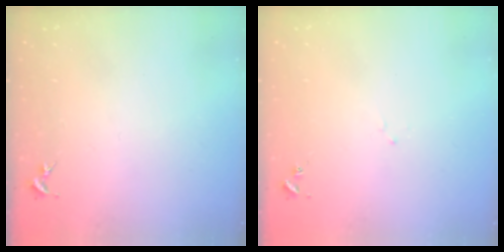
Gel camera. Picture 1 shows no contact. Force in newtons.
{"total": 1.1, "press": 1.0, "slide": 0.2}